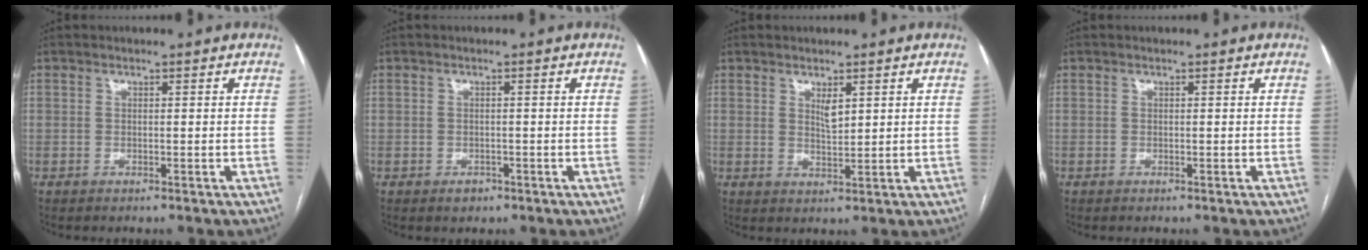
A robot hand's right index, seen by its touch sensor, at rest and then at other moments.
{"total": 1.5, "force": [-0.9, 1.2, 0.5], "torque": [-0.006, 0.003, -0.009]}
{"total": 2.4, "force": [1.2, 0.7, 1.9], "torque": [-0.036, -0.005, 0.026]}
{"total": 0.0}